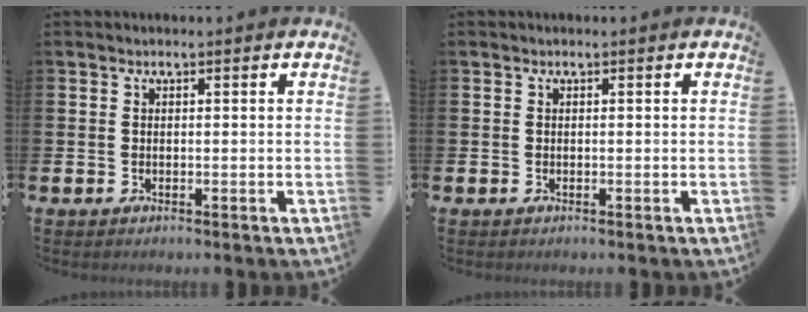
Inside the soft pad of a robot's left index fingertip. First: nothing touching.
{"total": 0.0}